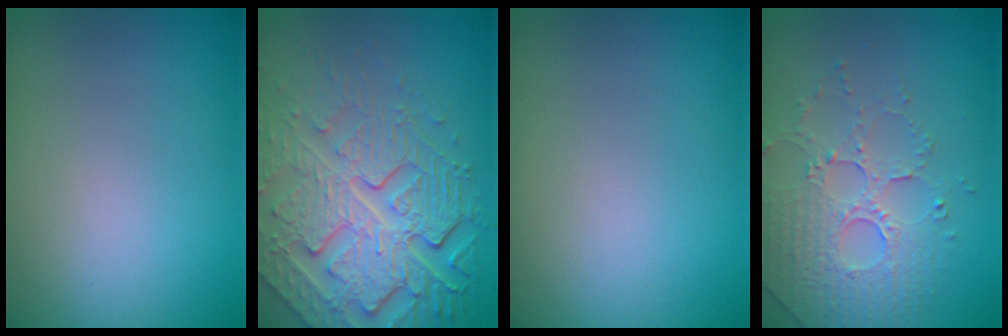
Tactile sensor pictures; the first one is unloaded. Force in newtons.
{"total": 8.2, "press": 5.8, "slide": 5.7}
{"total": 0.0}
{"total": 5.0, "press": 3.5, "slide": 3.6}